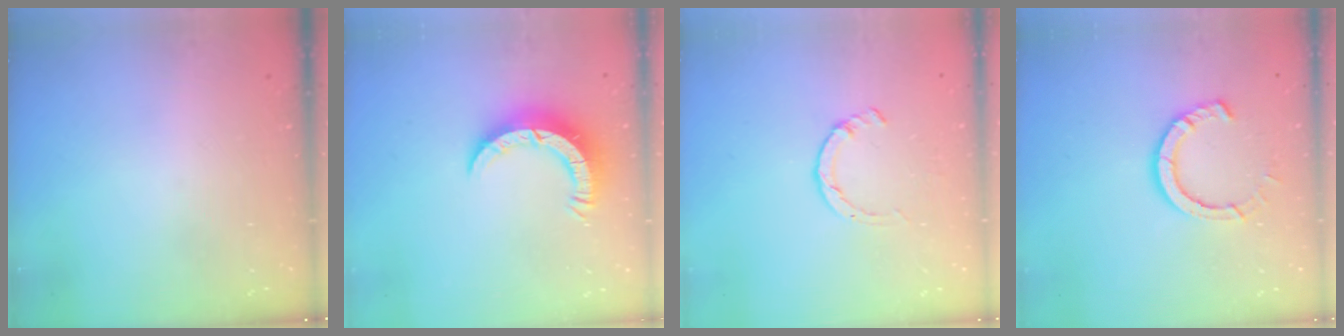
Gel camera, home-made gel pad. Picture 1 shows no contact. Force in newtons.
{"total": 8.0, "press": 7.9, "slide": 0.7}
{"total": 1.4, "press": 1.3, "slide": 0.3}
{"total": 8.5, "press": 8.4, "slide": 1.0}